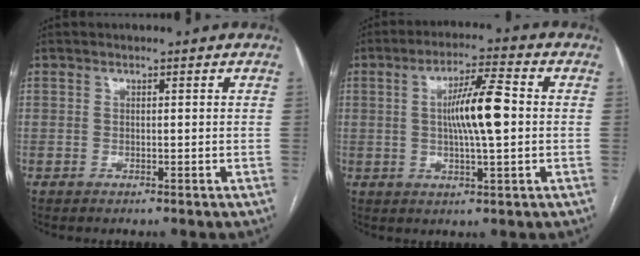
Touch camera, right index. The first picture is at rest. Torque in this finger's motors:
{"motor_torque": [0.80, 0.38, 0.29, 0.13]}